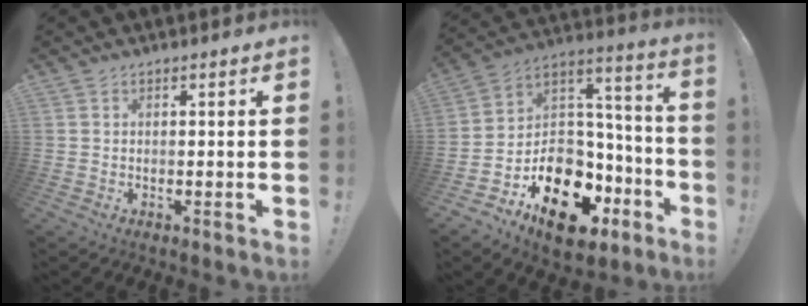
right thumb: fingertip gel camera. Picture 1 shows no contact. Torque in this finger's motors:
{"motor_torque": [3.16, 1.84, 0.84, -0.09, 0.18]}